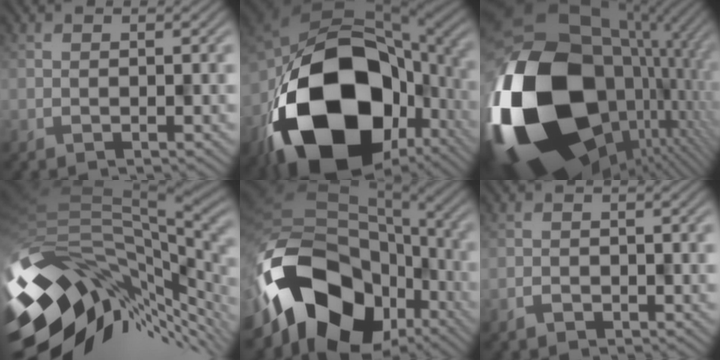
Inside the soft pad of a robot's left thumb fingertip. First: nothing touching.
{"total": 20.9, "force": [-7.2, 14.0, 13.7], "torque": [-0.314, -0.060, -0.085]}
{"total": 22.3, "force": [-2.5, 16.1, 15.2], "torque": [-0.378, -0.068, -0.020]}
{"total": 13.9, "force": [-3.1, 8.0, 10.9], "torque": [-0.214, -0.025, -0.047]}
{"total": 17.3, "force": [-7.5, 11.5, 10.4], "torque": [-0.226, -0.046, -0.102]}
{"total": 1.1, "force": [-0.9, 0.5, -0.5], "torque": [0.004, -0.006, -0.013]}